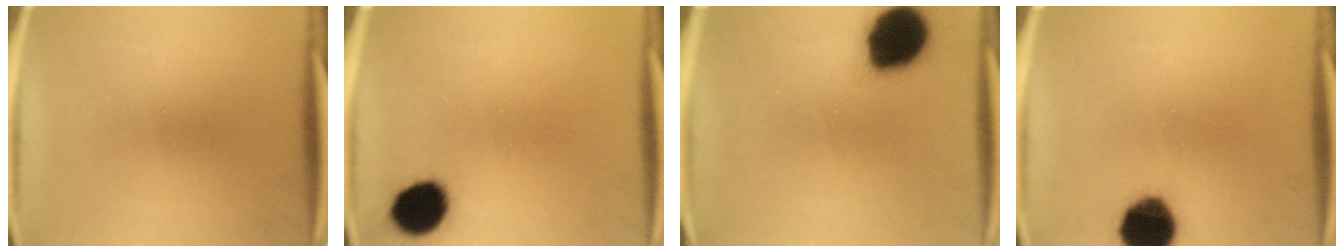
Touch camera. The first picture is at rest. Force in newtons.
{"total": 6.6}
{"total": 16.2}
{"total": 13.1}